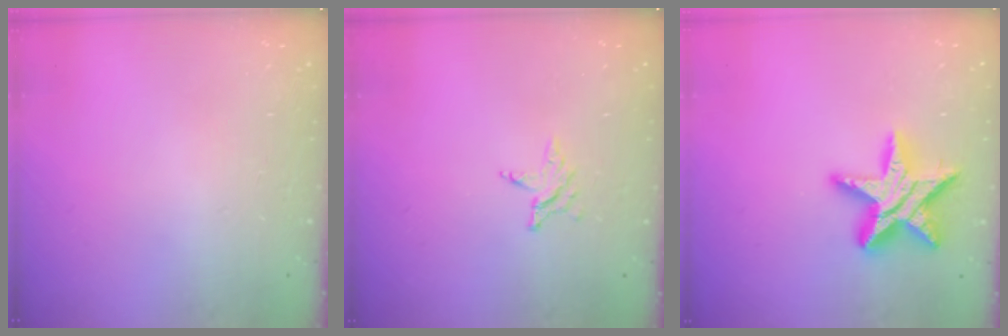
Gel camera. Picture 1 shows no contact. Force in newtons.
{"total": 2.8, "press": 2.7, "slide": 0.4}
{"total": 16.1, "press": 16.1, "slide": 0.9}